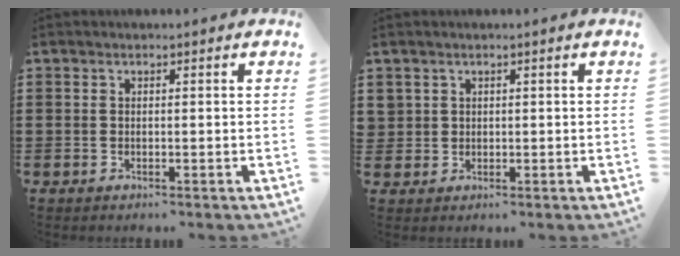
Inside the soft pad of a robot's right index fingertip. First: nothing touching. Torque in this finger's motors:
{"motor_torque": [0.47, 1.67, 0.03, -0.01]}